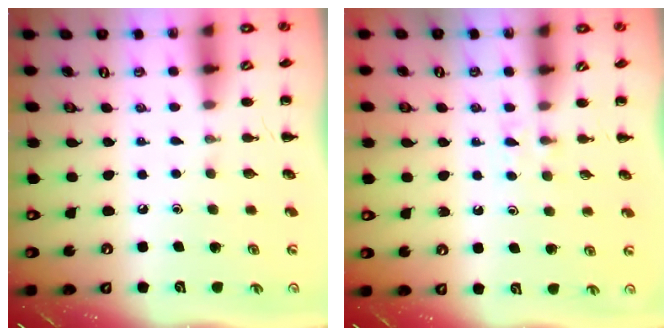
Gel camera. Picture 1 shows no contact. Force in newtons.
{"total": 2.8, "press": 2.5, "slide": 1.1}